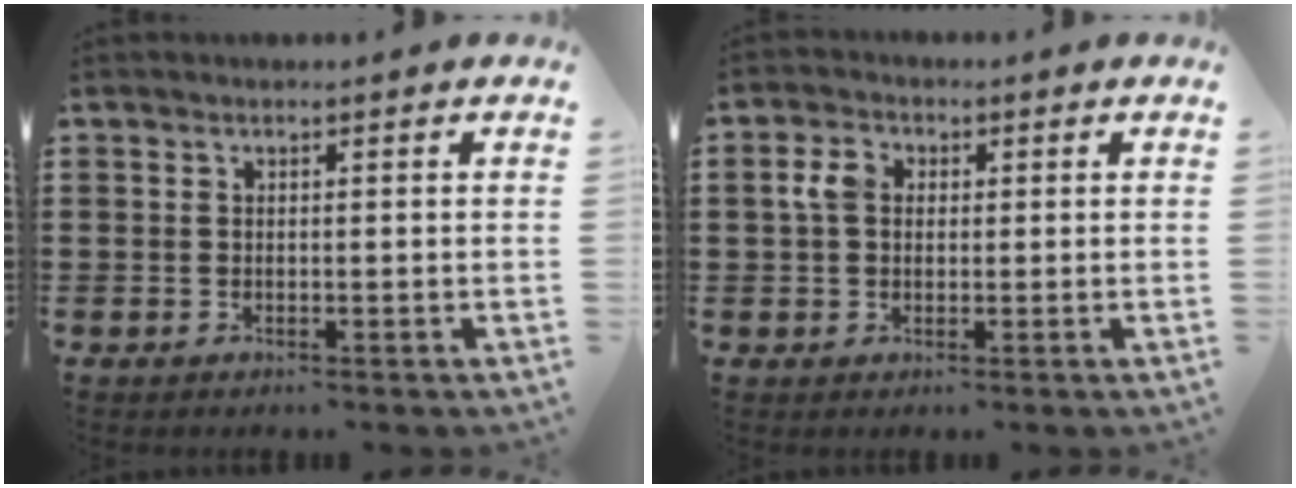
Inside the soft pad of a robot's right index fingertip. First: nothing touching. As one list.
[{"total": 3.5, "force": [0.5, 2.5, 2.4], "torque": [-0.061, 0.009, 0.005]}]